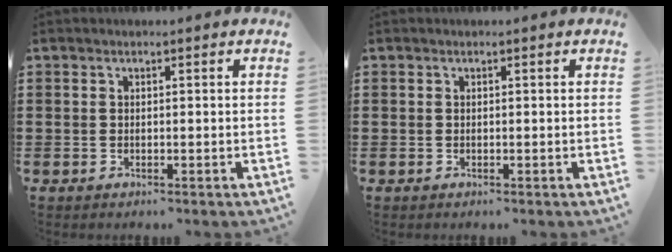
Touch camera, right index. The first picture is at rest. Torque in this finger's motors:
{"motor_torque": [-0.16, 1.60, 0.00, 0.00]}